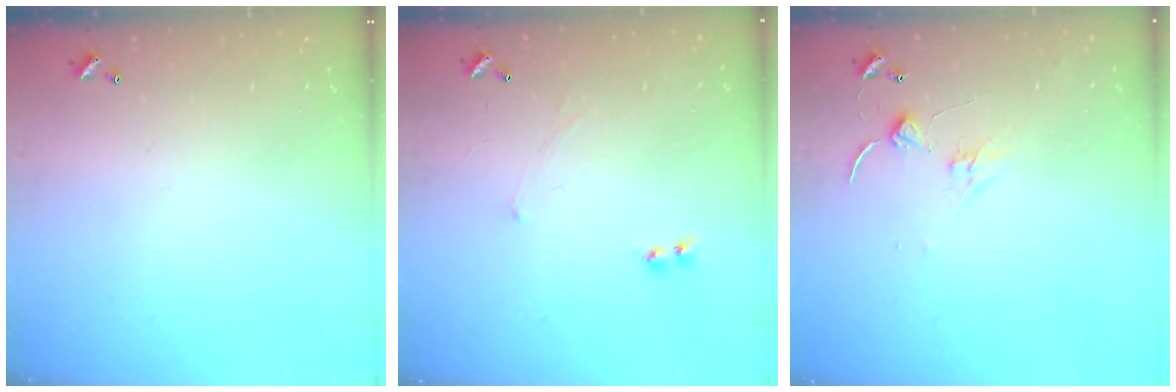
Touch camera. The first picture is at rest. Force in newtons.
{"total": 2.4, "press": 2.3, "slide": 0.5}
{"total": 0.6, "press": 0.5, "slide": 0.3}